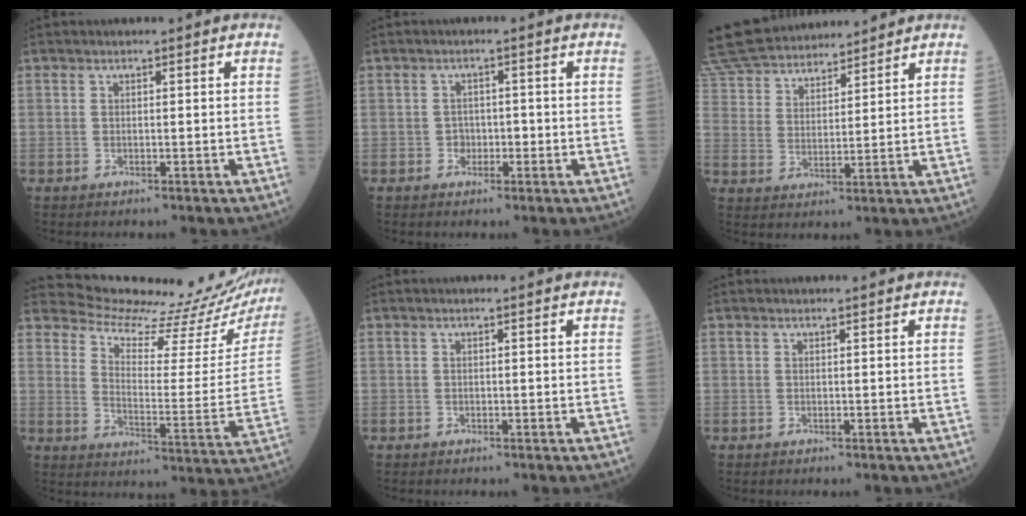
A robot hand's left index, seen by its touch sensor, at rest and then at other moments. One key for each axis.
{"total": 1.9, "fx": -0.6, "fy": 1.6, "fz": 0.8, "tx": -0.008, "ty": 0.007, "tz": -0.010}
{"total": 16.0, "fx": 14.8, "fy": 4.1, "fz": 4.4, "tx": -0.106, "ty": 0.039, "tz": 0.268}
{"total": 20.2, "fx": 19.9, "fy": 1.2, "fz": 3.4, "tx": -0.061, "ty": -0.113, "tz": 0.244}
{"total": 0.0}
{"total": 0.6, "fx": 0.6, "fy": 0.0, "fz": 0.2, "tx": -0.008, "ty": 0.004, "tz": 0.011}